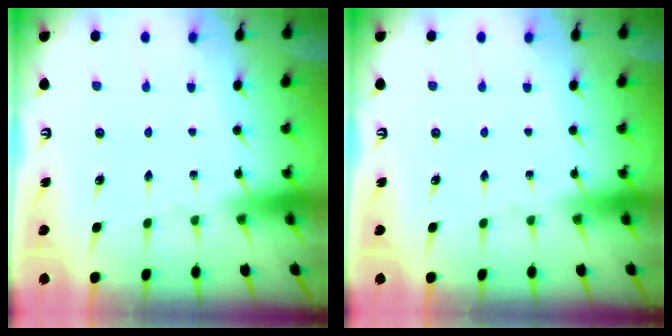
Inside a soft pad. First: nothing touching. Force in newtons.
{"total": 0.0}